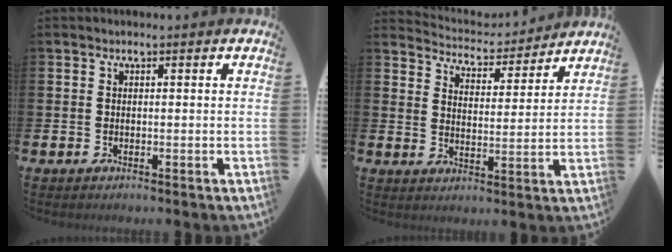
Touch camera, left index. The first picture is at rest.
{"total": 4.8, "force": [4.8, 0.9, 0.1], "torque": [-0.019, -0.041, 0.080]}